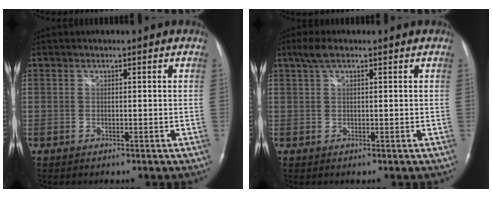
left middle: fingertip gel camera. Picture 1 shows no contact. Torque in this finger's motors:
{"motor_torque": [0.26, -0.04, -0.03, 0.01]}